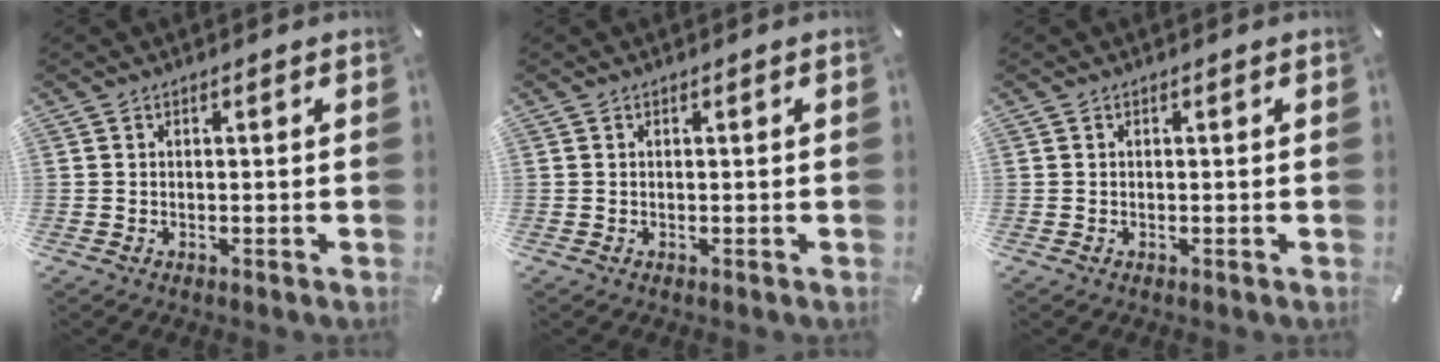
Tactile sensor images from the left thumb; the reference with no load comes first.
{"total": 0.0}
{"total": 0.0}